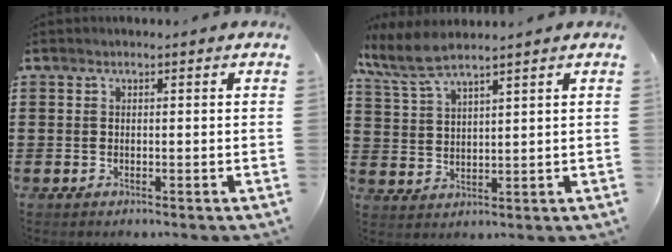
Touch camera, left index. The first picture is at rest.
{"total": 5.6, "force": [4.8, 0.4, 2.9], "torque": [-0.079, -0.017, 0.085]}